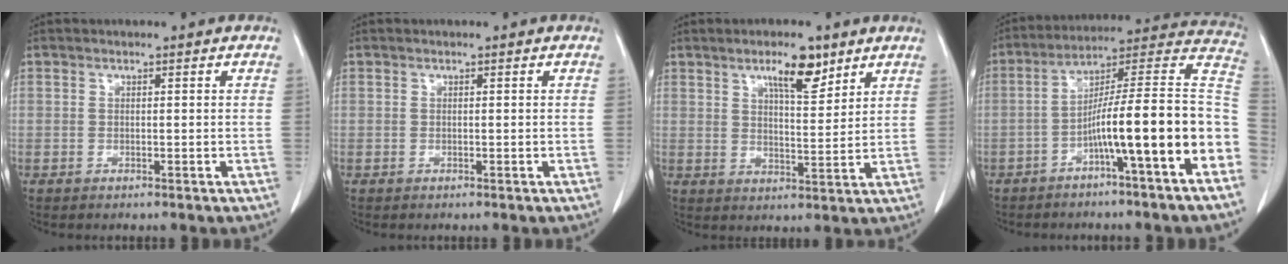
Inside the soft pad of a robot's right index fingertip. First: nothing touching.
{"total": 0.0}
{"total": 7.0, "force": [4.6, 1.7, 5.0], "torque": [-0.084, -0.001, 0.076]}
{"total": 17.1, "force": [-5.8, -0.1, 16.0], "torque": [-0.211, 0.036, -0.095]}